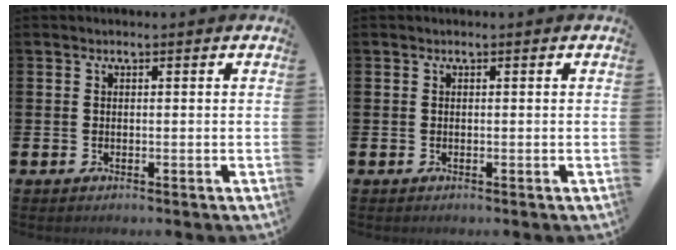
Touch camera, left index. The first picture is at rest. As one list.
[{"total": 0.0}]